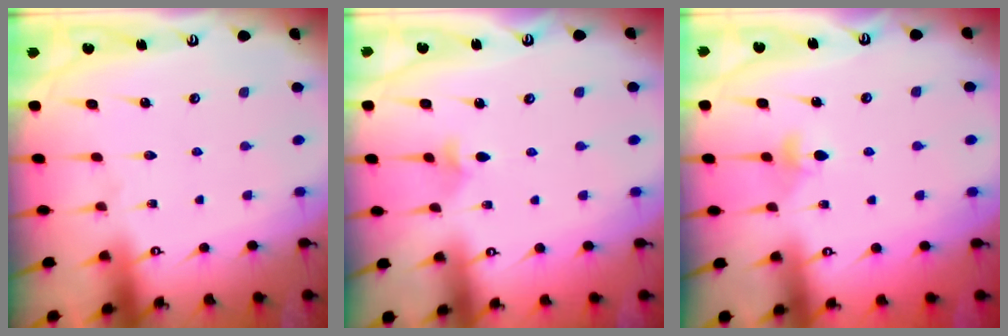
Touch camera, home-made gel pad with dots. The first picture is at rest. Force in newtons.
{"total": 2.9, "press": 2.8, "slide": 0.9}
{"total": 4.7, "press": 4.7, "slide": 0.7}